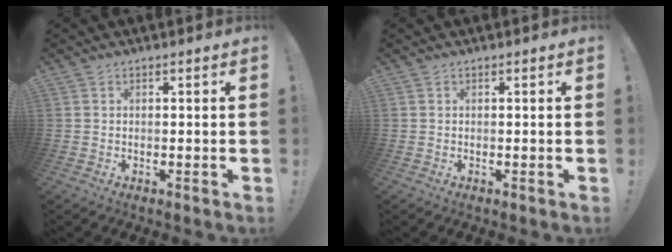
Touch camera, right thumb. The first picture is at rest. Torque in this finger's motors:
{"motor_torque": [0.00, 0.00, 0.00, 0.00, 0.00]}